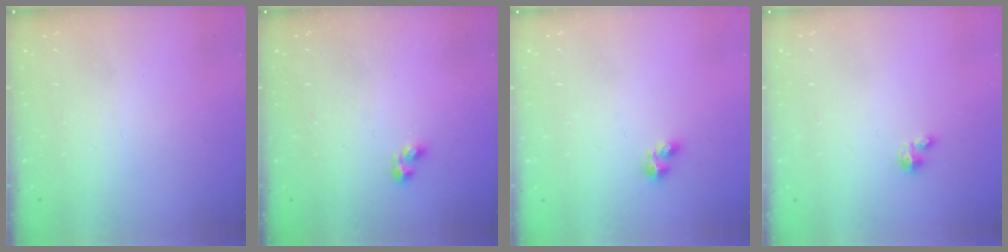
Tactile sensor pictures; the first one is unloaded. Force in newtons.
{"total": 2.4, "press": 2.3, "slide": 0.4}
{"total": 2.1, "press": 2.0, "slide": 0.8}
{"total": 1.2, "press": 1.2, "slide": 0.2}